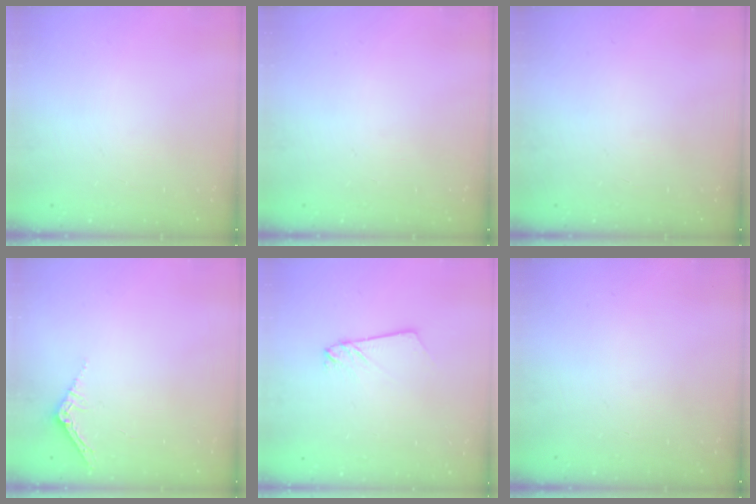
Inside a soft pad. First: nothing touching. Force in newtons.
{"total": 0.0}
{"total": 0.0}
{"total": 2.5, "press": 2.5, "slide": 0.2}
{"total": 2.2, "press": 2.2, "slide": 0.1}
{"total": 0.0}